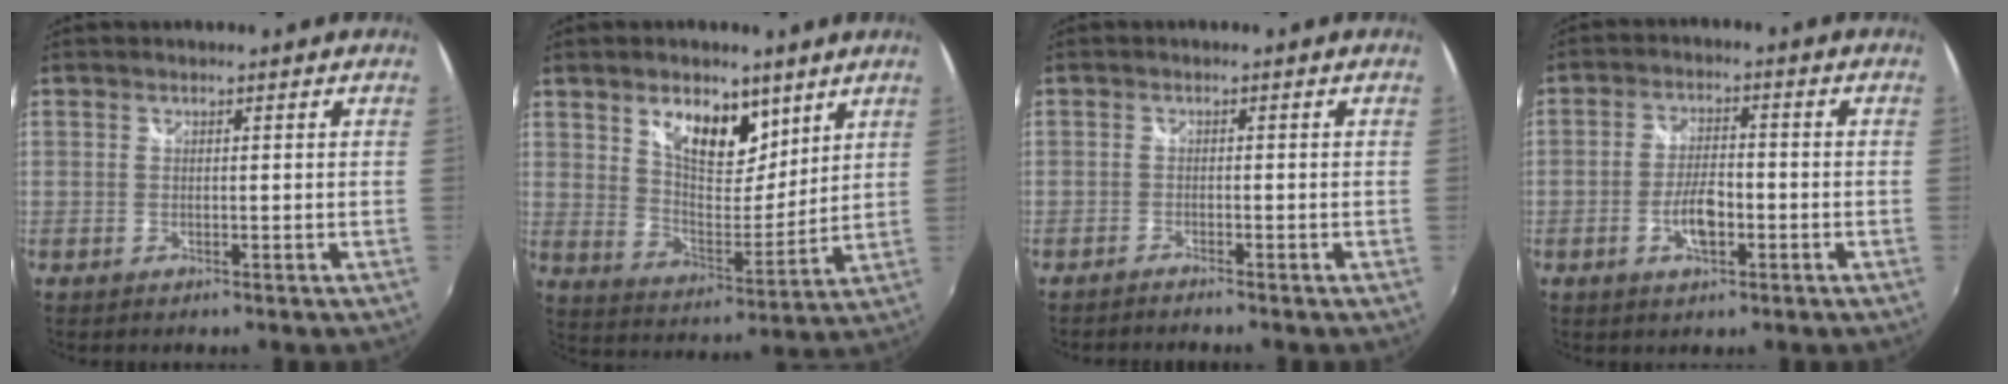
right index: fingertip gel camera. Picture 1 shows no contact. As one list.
[{"total": 11.8, "force": [6.8, 6.2, 7.4], "torque": [-0.114, 0.001, 0.120]}, {"total": 1.9, "force": [-1.9, 0.1, 0.4], "torque": [-0.020, -0.010, -0.036]}, {"total": 6.1, "force": [-2.2, 2.5, 5.1], "torque": [-0.102, 0.001, -0.037]}]